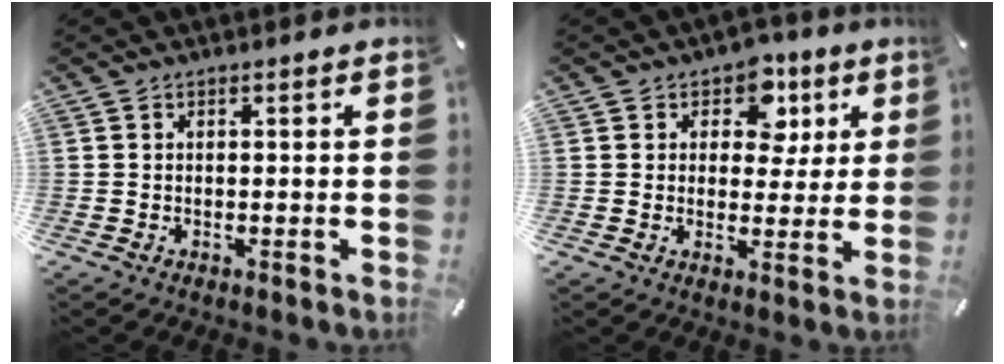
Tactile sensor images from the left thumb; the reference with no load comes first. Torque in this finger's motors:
{"motor_torque": [1.05, 1.11, 0.46, -0.53, 0.10]}